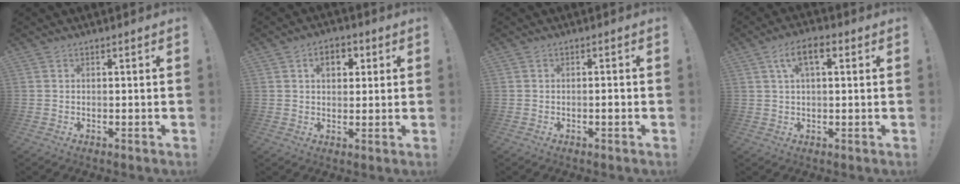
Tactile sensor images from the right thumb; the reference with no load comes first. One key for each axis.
{"total": 6.3, "fx": 2.0, "fy": 4.3, "fz": 4.0, "tx": -0.047, "ty": 0.003, "tz": 0.031}
{"total": 1.5, "fx": -0.9, "fy": 0.2, "fz": 1.2, "tx": -0.025, "ty": 0.004, "tz": -0.014}
{"total": 7.5, "fx": 2.4, "fy": 3.5, "fz": 6.2, "tx": -0.095, "ty": 0.006, "tz": 0.040}